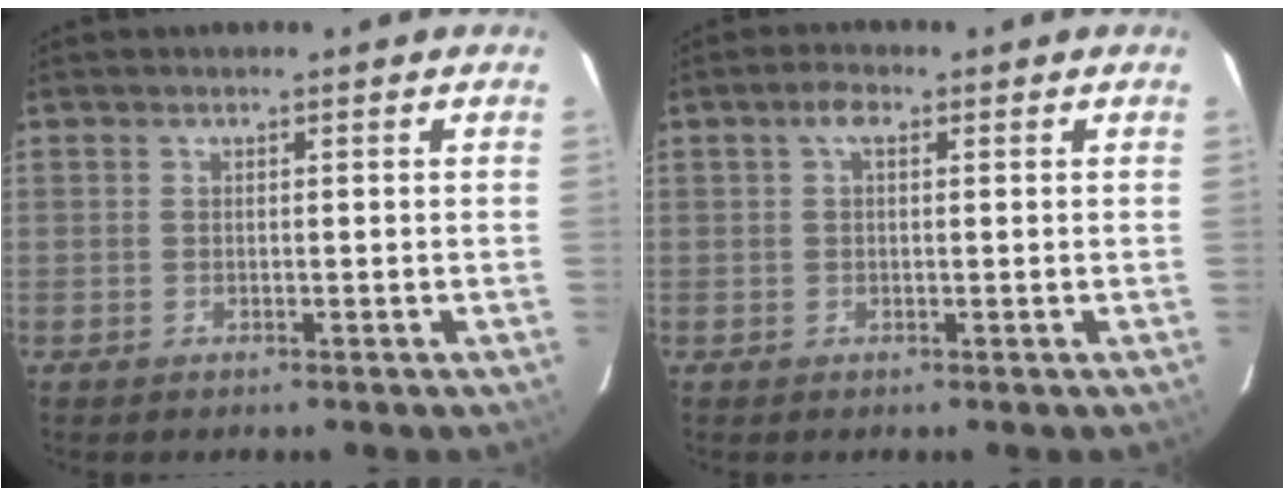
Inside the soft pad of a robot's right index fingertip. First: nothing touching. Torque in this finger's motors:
{"motor_torque": [0.20, -0.09, 0.12, 0.02]}